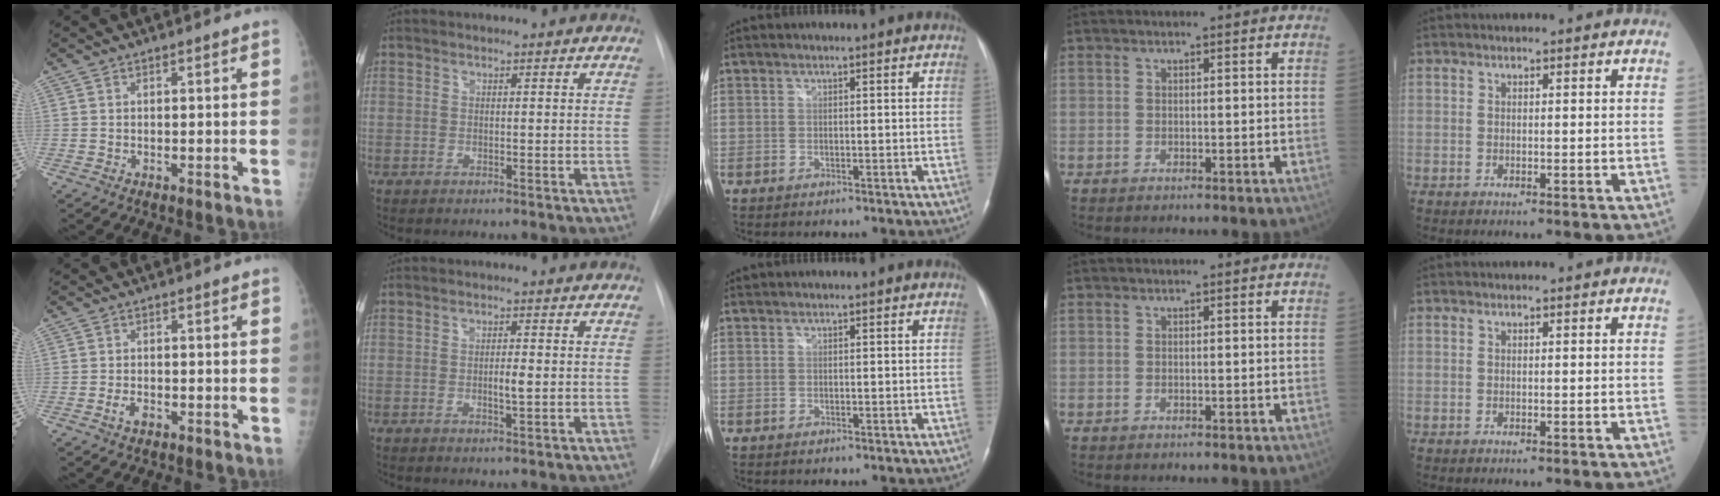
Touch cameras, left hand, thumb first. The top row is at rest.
{"thumb": {"total": 2.0, "force": [-1.0, 1.1, 1.3], "torque": [-0.027, 0.005, -0.018]}, "index": {"total": 2.1, "force": [-0.7, 0.3, 1.9], "torque": [-0.035, -0.007, -0.012]}}